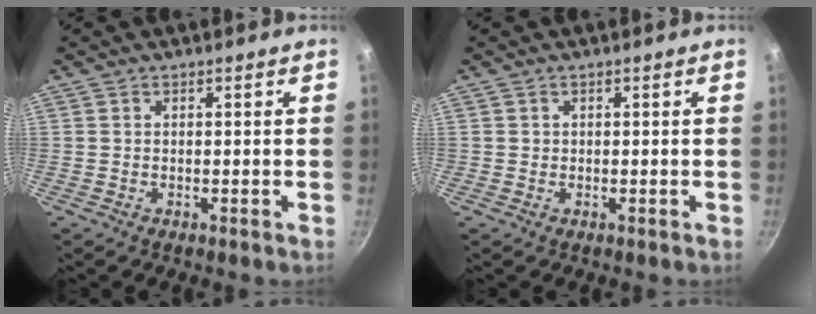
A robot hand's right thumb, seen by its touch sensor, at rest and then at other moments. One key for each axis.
{"total": 0.0}